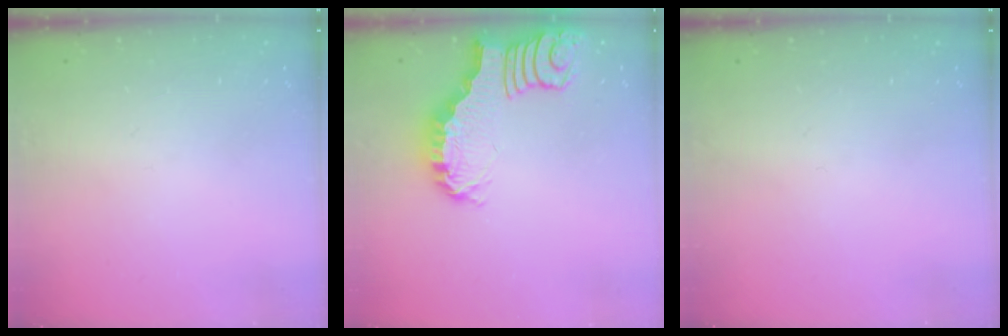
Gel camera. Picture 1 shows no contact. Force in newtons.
{"total": 3.4, "press": 3.4, "slide": 0.2}
{"total": 0.0}